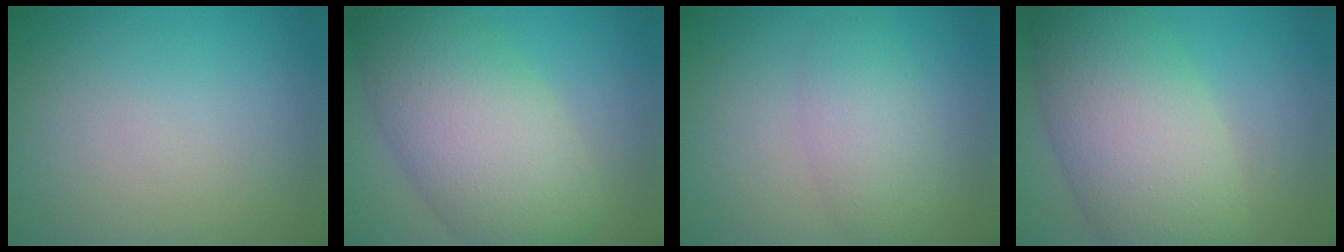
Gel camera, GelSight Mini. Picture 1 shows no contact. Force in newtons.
{"total": 10.0, "press": 10.0, "slide": 0.2}
{"total": 3.5, "press": 3.5, "slide": 0.2}
{"total": 9.9, "press": 9.9, "slide": 0.4}